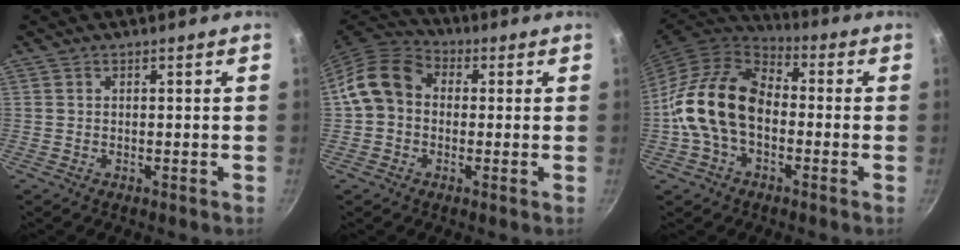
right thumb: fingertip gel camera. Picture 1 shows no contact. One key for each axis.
{"total": 10.4, "fx": 0.4, "fy": 8.4, "fz": 6.1, "tx": -0.086, "ty": 0.028, "tz": -0.015}
{"total": 16.2, "fx": -1.8, "fy": 10.9, "fz": 11.9, "tx": -0.193, "ty": 0.038, "tz": -0.049}